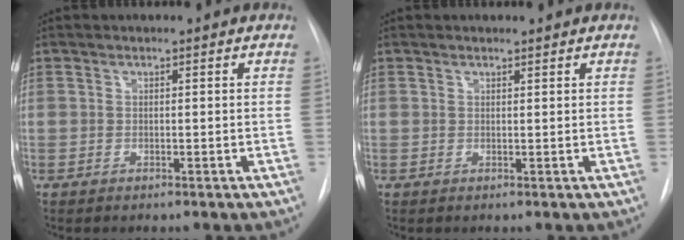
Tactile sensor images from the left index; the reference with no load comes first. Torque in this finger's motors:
{"motor_torque": [0.17, -0.26, -0.15, 0.00]}